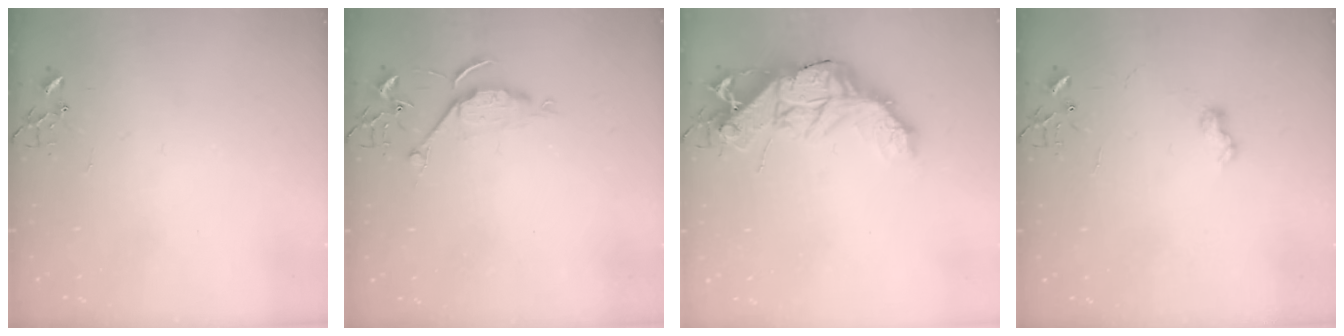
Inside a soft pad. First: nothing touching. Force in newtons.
{"total": 6.2, "press": 6.2, "slide": 0.5}
{"total": 17.7, "press": 17.6, "slide": 1.5}
{"total": 6.0, "press": 6.0, "slide": 0.7}